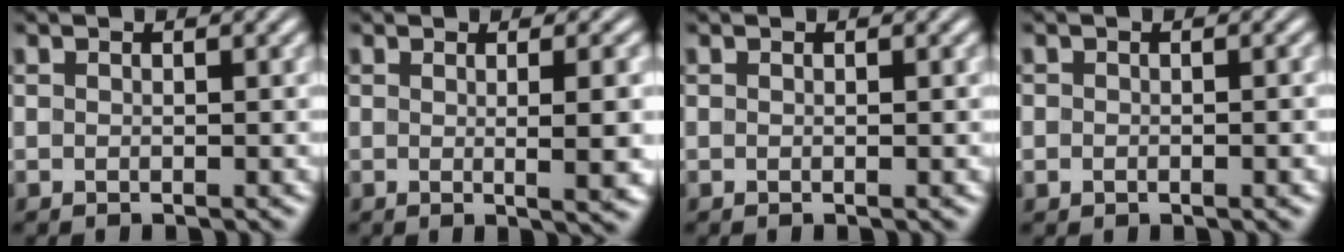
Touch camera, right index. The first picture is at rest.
{"total": 3.1, "force": [0.0, -0.4, 3.1], "torque": [-0.041, -0.004, 0.000]}
{"total": 0.0}
{"total": 0.7, "force": [-0.3, 0.5, 0.4], "torque": [-0.010, -0.001, -0.003]}